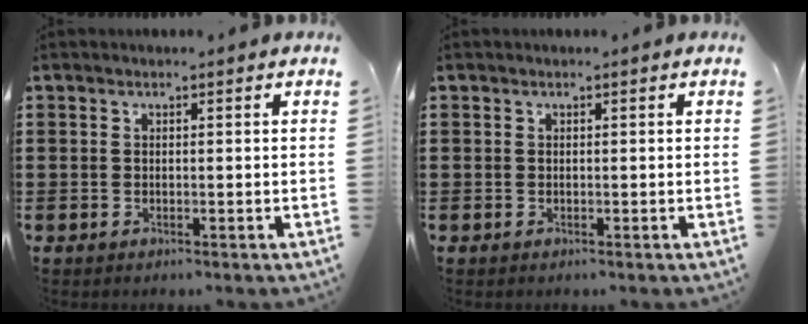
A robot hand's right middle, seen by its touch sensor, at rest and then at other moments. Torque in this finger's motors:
{"motor_torque": [-0.19, -0.10, 0.03, -0.01]}